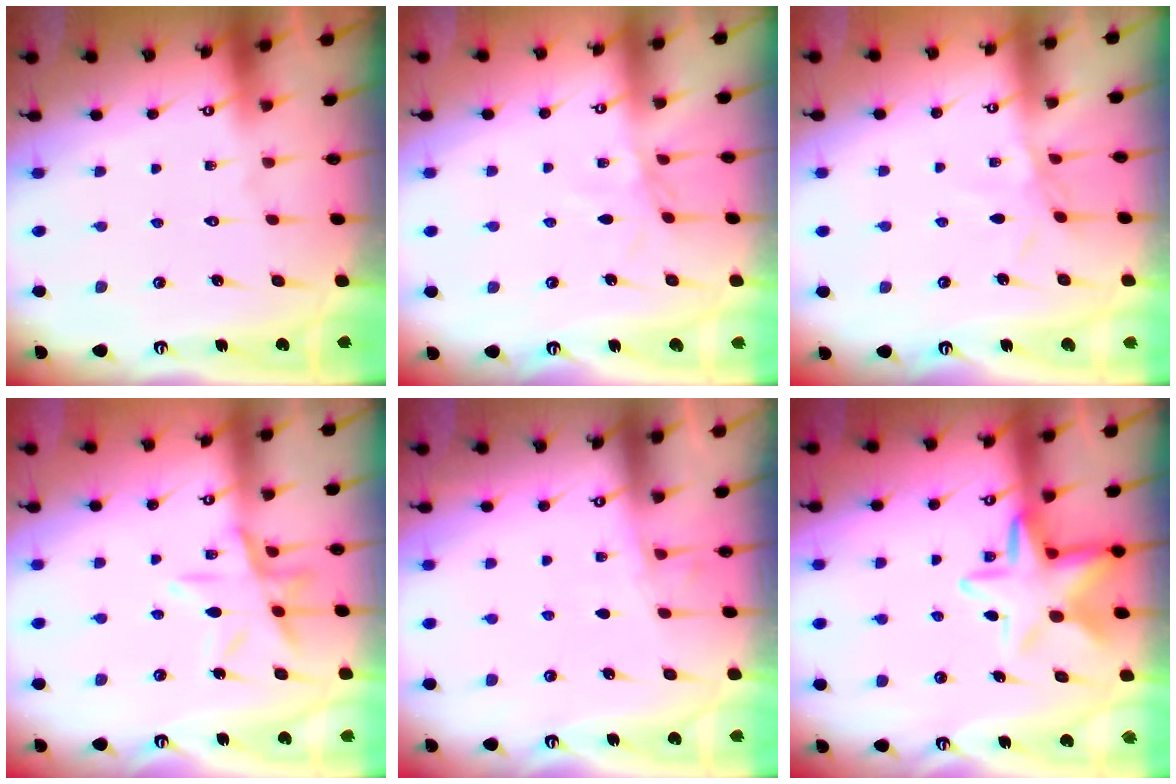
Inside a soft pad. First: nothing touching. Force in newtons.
{"total": 2.5, "press": 2.4, "slide": 0.5}
{"total": 4.6, "press": 4.6, "slide": 0.4}
{"total": 11.3, "press": 11.3, "slide": 0.9}
{"total": 2.6, "press": 2.5, "slide": 0.4}
{"total": 11.8, "press": 11.7, "slide": 1.8}